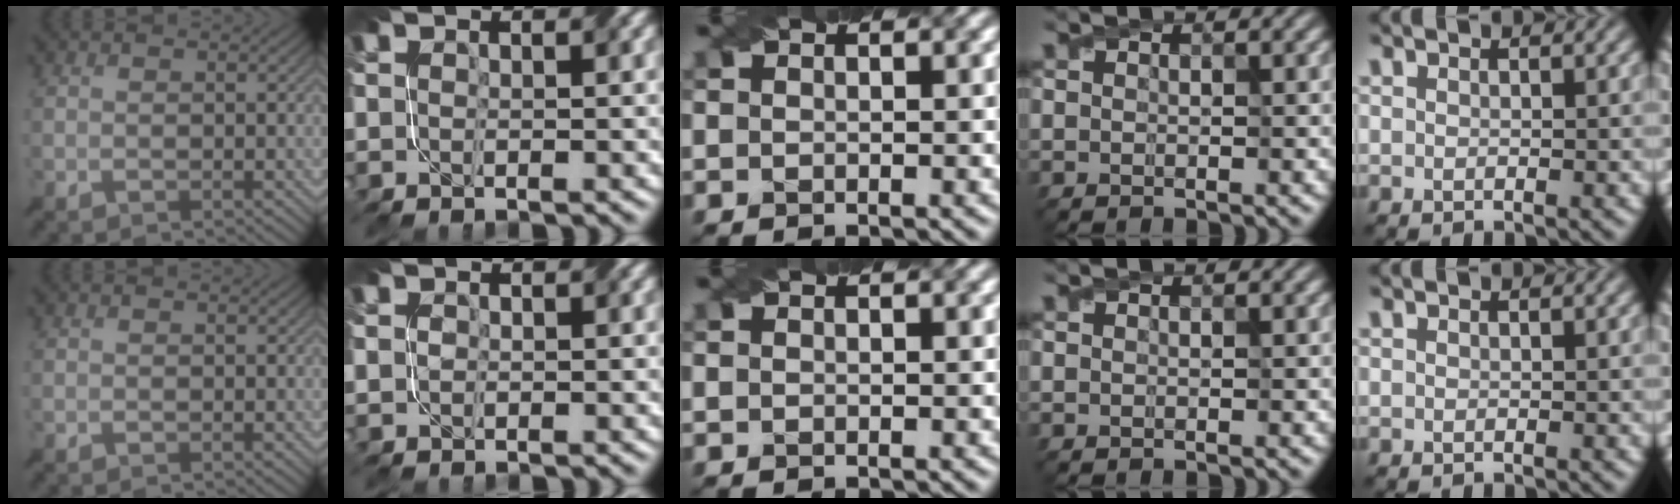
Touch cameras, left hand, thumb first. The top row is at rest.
{"index": {"total": 0.5, "force": [-0.2, 0.4, 0.3], "torque": [-0.008, -0.004, -0.004]}}